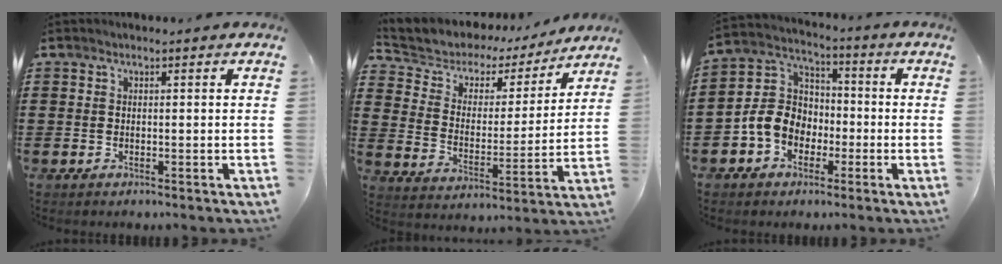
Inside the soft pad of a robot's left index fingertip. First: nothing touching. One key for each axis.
{"total": 4.7, "fx": 3.8, "fy": 2.7, "fz": 0.4, "tx": -0.039, "ty": -0.025, "tz": 0.060}
{"total": 8.2, "fx": -2.4, "fy": 6.8, "fz": 3.9, "tx": -0.123, "ty": 0.013, "tz": -0.057}